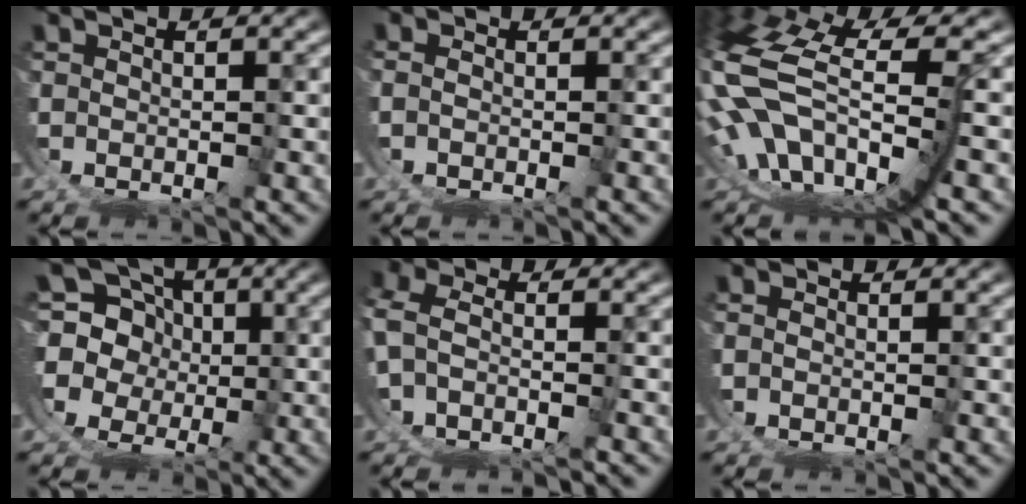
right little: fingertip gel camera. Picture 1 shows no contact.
{"total": 0.8, "force": [-0.5, 0.4, 0.5], "torque": [-0.015, -0.005, -0.009]}
{"total": 12.3, "force": [-0.6, 7.7, 9.6], "torque": [-0.235, -0.042, 0.005]}
{"total": 15.7, "force": [-0.6, 14.6, 5.8], "torque": [-0.172, -0.059, -0.013]}
{"total": 4.4, "force": [-2.0, 3.1, 2.4], "torque": [-0.069, -0.010, -0.032]}
{"total": 1.0, "force": [-0.4, 0.9, 0.0], "torque": [-0.005, -0.004, -0.009]}